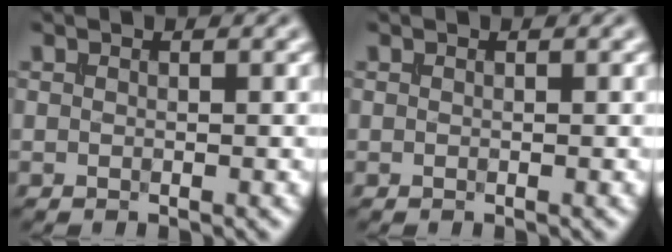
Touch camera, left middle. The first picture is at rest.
{"total": 0.0}